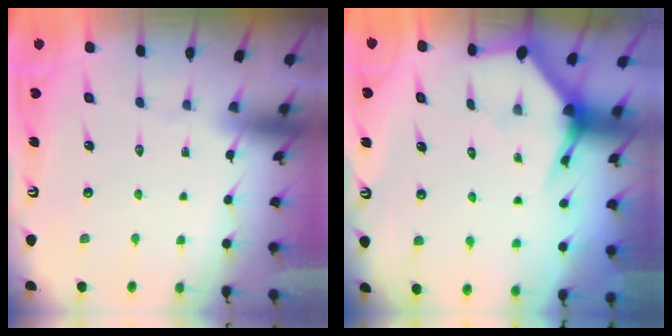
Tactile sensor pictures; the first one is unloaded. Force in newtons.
{"total": 3.4, "press": 3.4, "slide": 0.1}